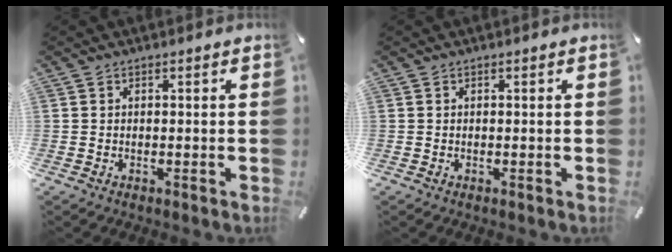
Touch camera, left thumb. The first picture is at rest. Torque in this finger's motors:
{"motor_torque": [0.04, 0.03, -0.19, -0.11, 0.00]}